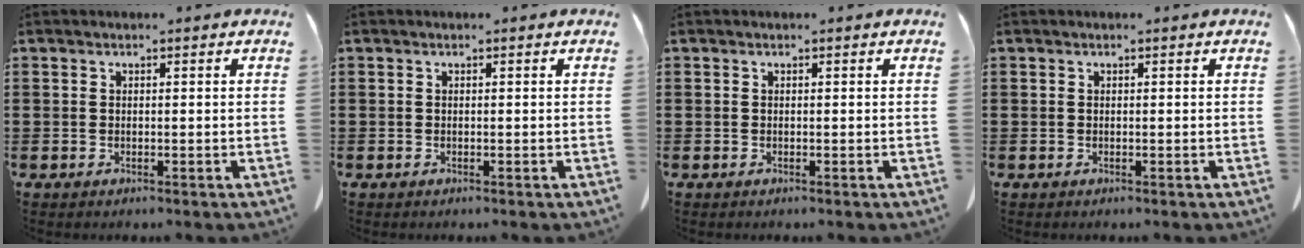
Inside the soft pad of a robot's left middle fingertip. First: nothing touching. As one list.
[{"total": 0.0}, {"total": 0.0}, {"total": 0.0}]